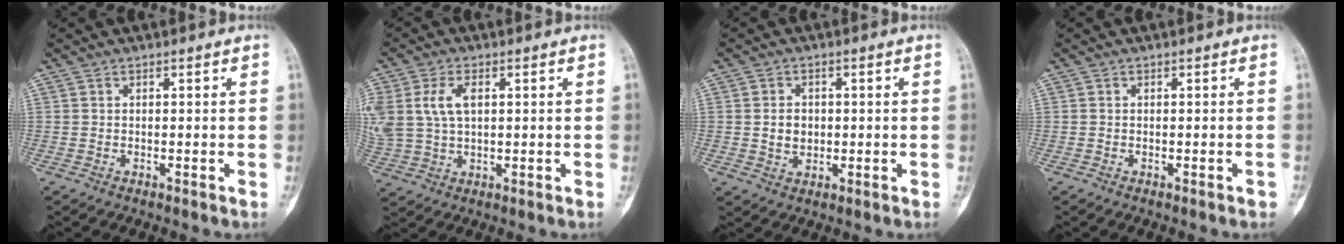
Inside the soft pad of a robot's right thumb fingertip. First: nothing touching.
{"total": 10.9, "force": [2.8, 6.7, 8.1], "torque": [-0.196, 0.004, 0.060]}
{"total": 4.1, "force": [0.1, 3.3, 2.5], "torque": [-0.027, -0.001, 0.004]}
{"total": 0.6, "force": [-0.4, 0.2, 0.4], "torque": [0.000, 0.001, -0.005]}